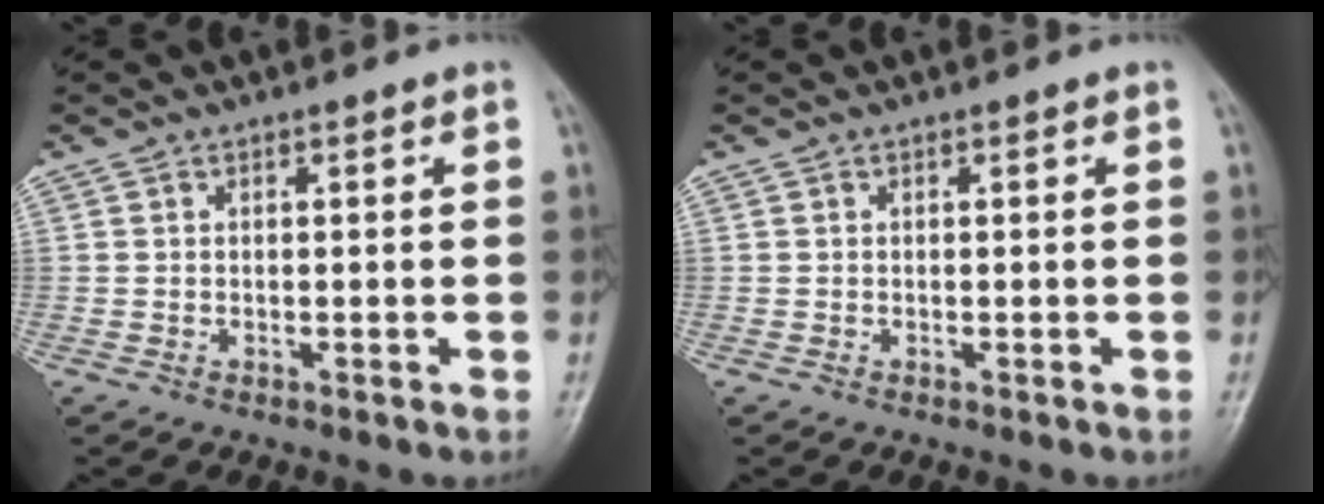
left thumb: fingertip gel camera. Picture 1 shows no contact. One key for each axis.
{"total": 0.0}